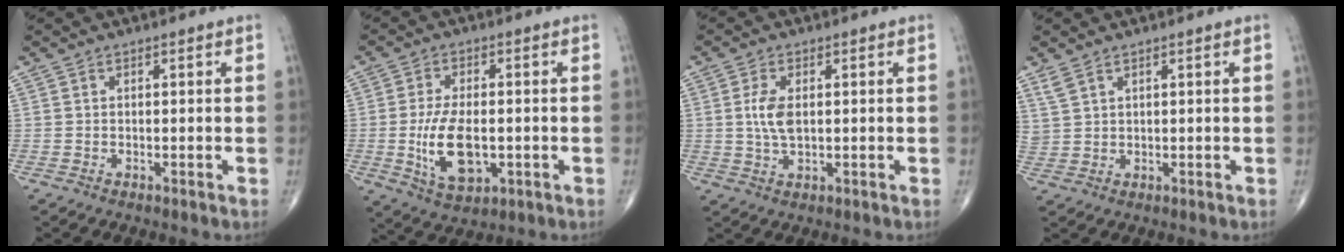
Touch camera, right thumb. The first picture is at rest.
{"total": 10.6, "force": [-1.7, 5.3, 9.0], "torque": [-0.162, -0.006, -0.023]}
{"total": 4.8, "force": [0.6, 2.4, 4.1], "torque": [-0.090, -0.003, 0.014]}
{"total": 2.7, "force": [2.1, 1.2, 1.3], "torque": [-0.027, -0.005, 0.052]}